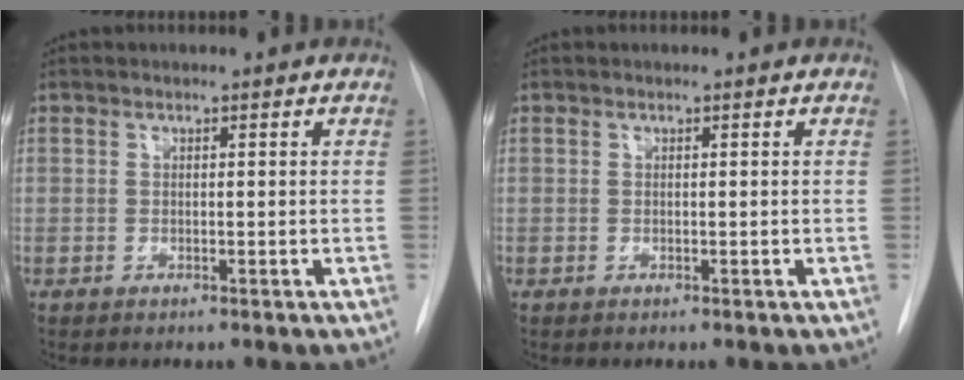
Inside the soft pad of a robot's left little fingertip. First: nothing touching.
{"total": 0.0}